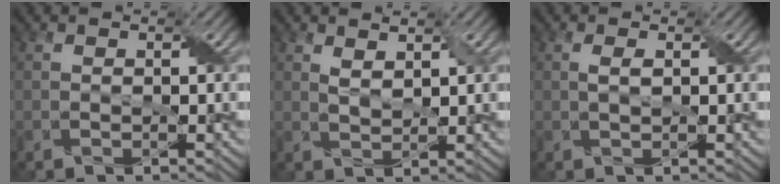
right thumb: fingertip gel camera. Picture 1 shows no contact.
{"total": 2.0, "force": [1.2, 0.7, 1.4], "torque": [-0.037, -0.002, 0.028]}
{"total": 1.2, "force": [0.3, 0.4, 1.1], "torque": [-0.029, 0.003, 0.006]}